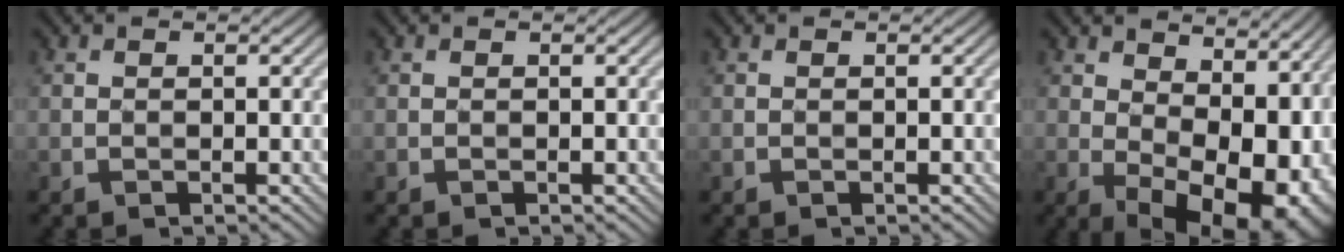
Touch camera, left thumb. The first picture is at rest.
{"total": 0.0}
{"total": 0.0}
{"total": 16.0, "force": [-0.1, 9.2, 13.1], "torque": [-0.159, -0.017, 0.046]}